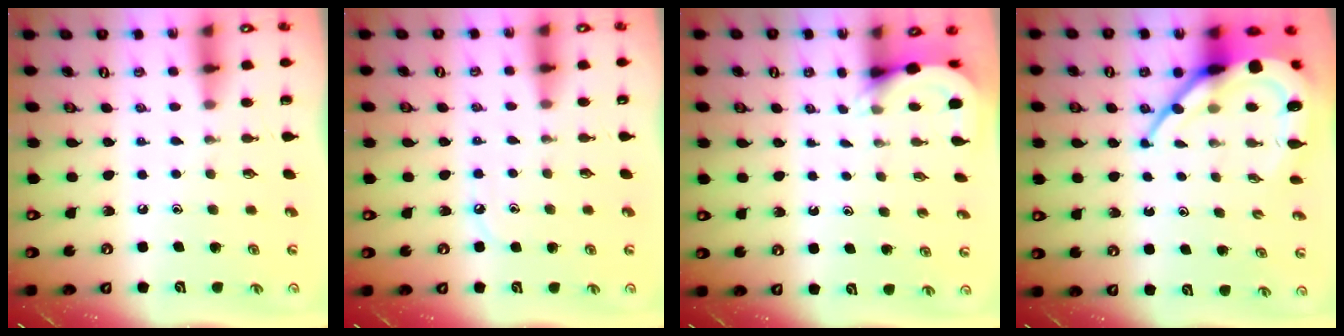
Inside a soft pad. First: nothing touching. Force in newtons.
{"total": 3.6, "press": 3.5, "slide": 0.5}
{"total": 4.5, "press": 4.5, "slide": 0.3}
{"total": 13.8, "press": 13.7, "slide": 1.4}